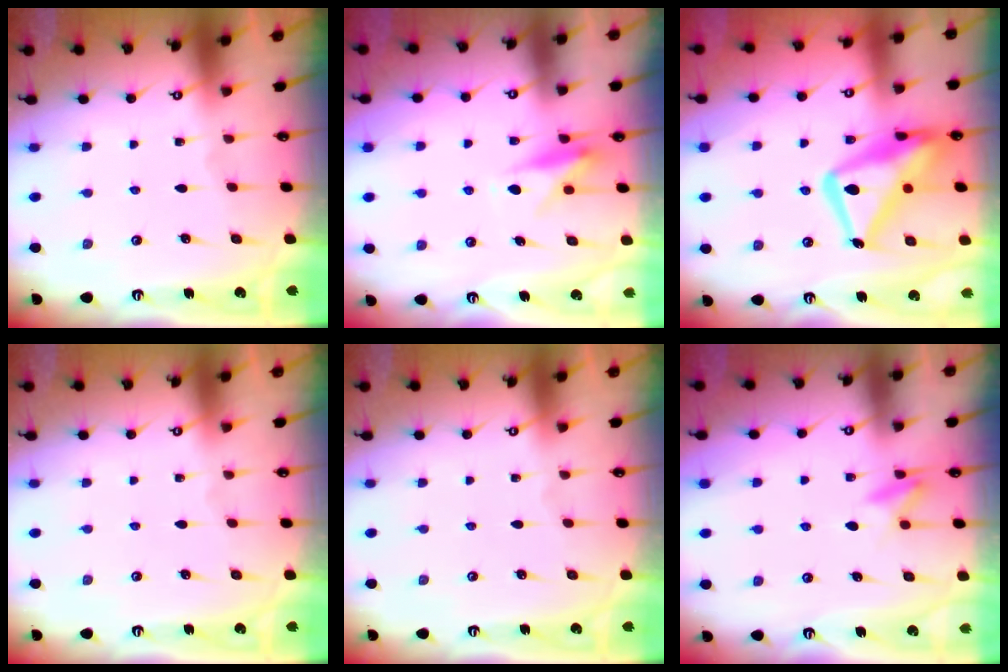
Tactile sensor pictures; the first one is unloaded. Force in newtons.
{"total": 9.5, "press": 9.5, "slide": 0.4}
{"total": 19.6, "press": 19.5, "slide": 1.7}
{"total": 0.0}
{"total": 0.0}
{"total": 8.5, "press": 8.3, "slide": 1.9}